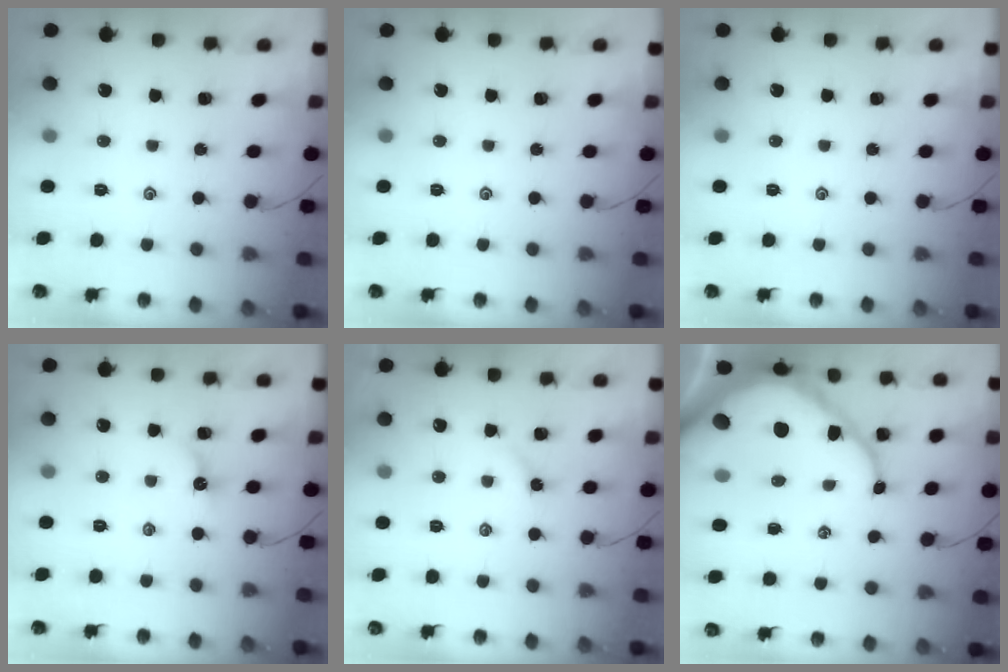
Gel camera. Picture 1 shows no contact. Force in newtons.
{"total": 0.0}
{"total": 0.0}
{"total": 4.0, "press": 4.0, "slide": 0.6}
{"total": 1.5, "press": 1.4, "slide": 0.3}
{"total": 15.7, "press": 15.6, "slide": 1.7}